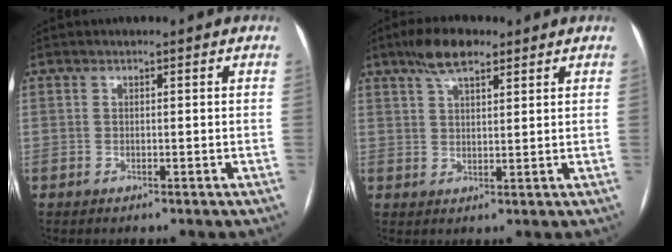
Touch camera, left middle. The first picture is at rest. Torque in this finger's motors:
{"motor_torque": [0.54, -0.52, 0.11, 0.05]}